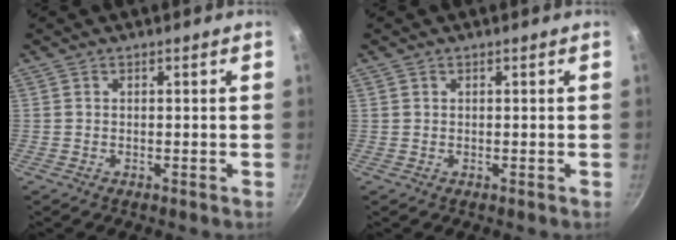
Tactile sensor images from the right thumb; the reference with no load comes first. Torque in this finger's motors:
{"motor_torque": [-0.60, 0.10, -0.49, 0.34, -0.03]}